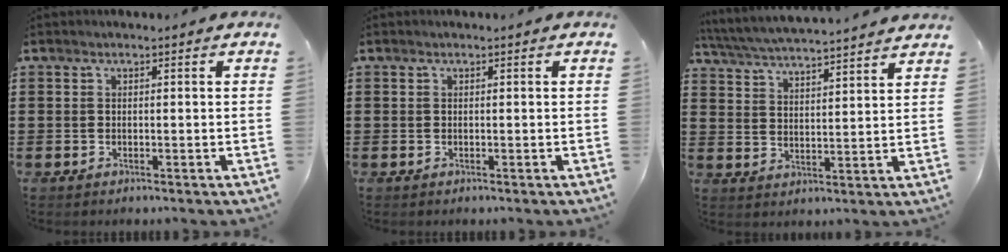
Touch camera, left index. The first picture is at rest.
{"total": 0.0}
{"total": 4.9, "force": [4.8, -0.5, 1.0], "torque": [-0.044, -0.032, 0.080]}